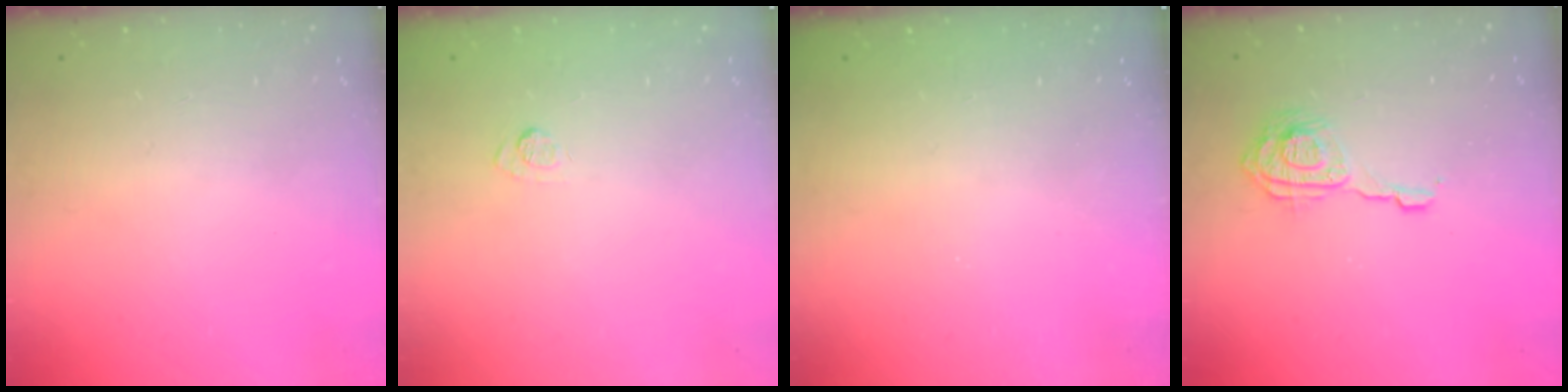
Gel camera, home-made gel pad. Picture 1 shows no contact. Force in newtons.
{"total": 7.5, "press": 7.3, "slide": 1.4}
{"total": 2.3, "press": 2.2, "slide": 0.8}
{"total": 10.3, "press": 10.3, "slide": 1.0}